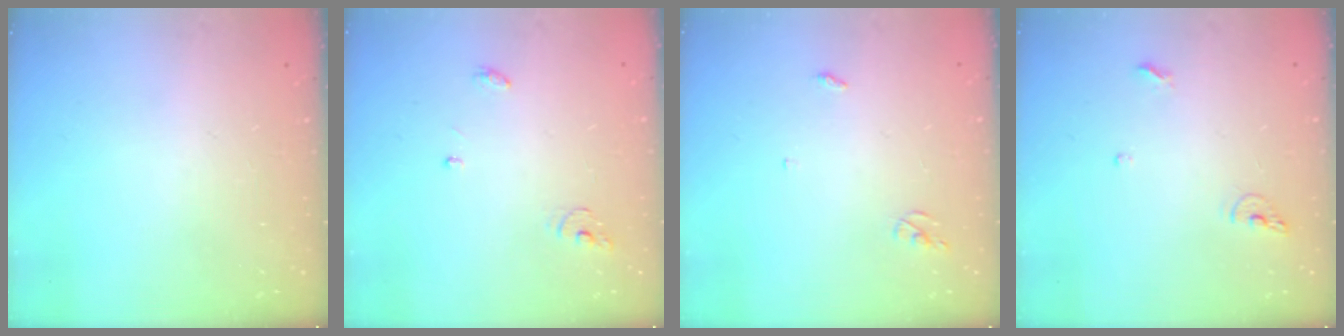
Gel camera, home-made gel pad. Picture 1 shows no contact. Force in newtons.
{"total": 3.9, "press": 3.9, "slide": 0.2}
{"total": 2.6, "press": 2.6, "slide": 0.2}
{"total": 6.8, "press": 6.6, "slide": 1.2}